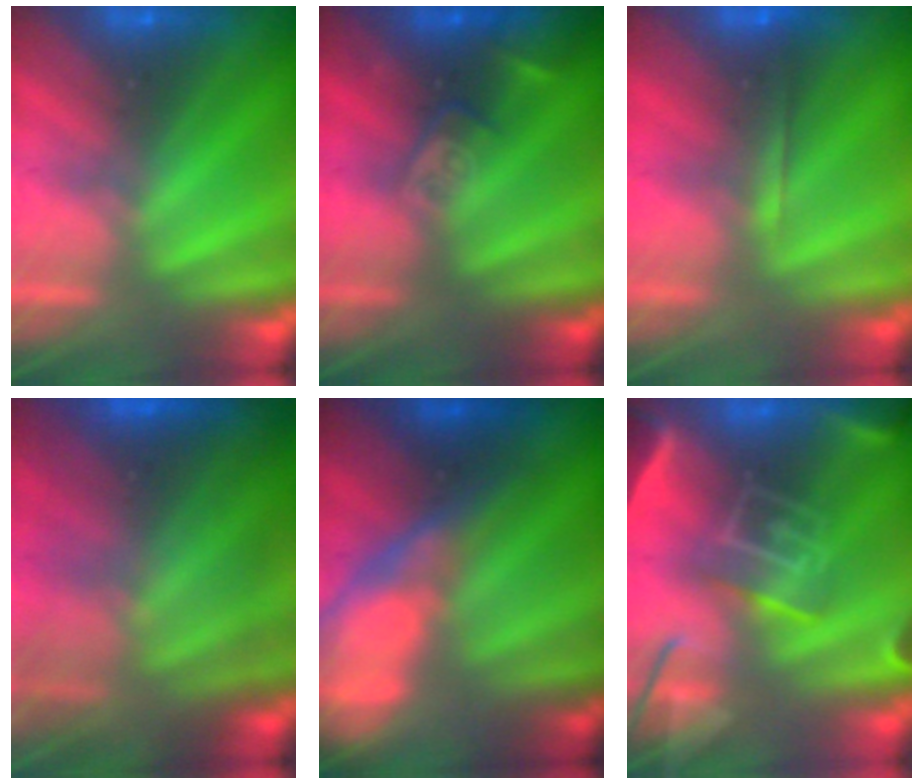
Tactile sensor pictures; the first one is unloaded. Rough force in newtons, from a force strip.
{"total": 2.4}
{"total": 1.8}
{"total": 7.3}
{"total": 9.1}
{"total": 7.6}